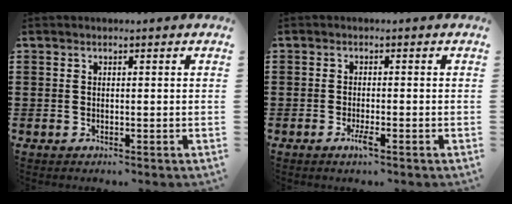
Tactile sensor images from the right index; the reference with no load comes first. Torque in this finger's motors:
{"motor_torque": [0.41, -0.13, 0.05, 0.01]}